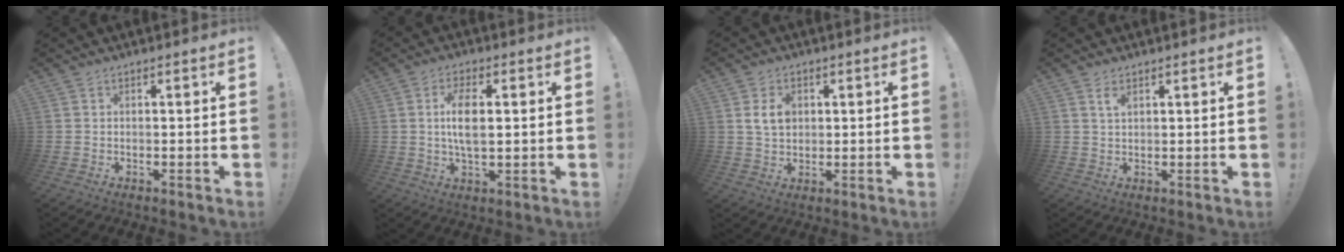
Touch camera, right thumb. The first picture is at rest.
{"total": 8.4, "force": [1.2, 3.8, 7.4], "torque": [-0.128, -0.005, 0.016]}
{"total": 6.3, "force": [1.4, 4.6, 4.0], "torque": [-0.073, 0.003, 0.025]}
{"total": 2.3, "force": [1.3, 1.0, 1.6], "torque": [-0.025, -0.004, 0.022]}